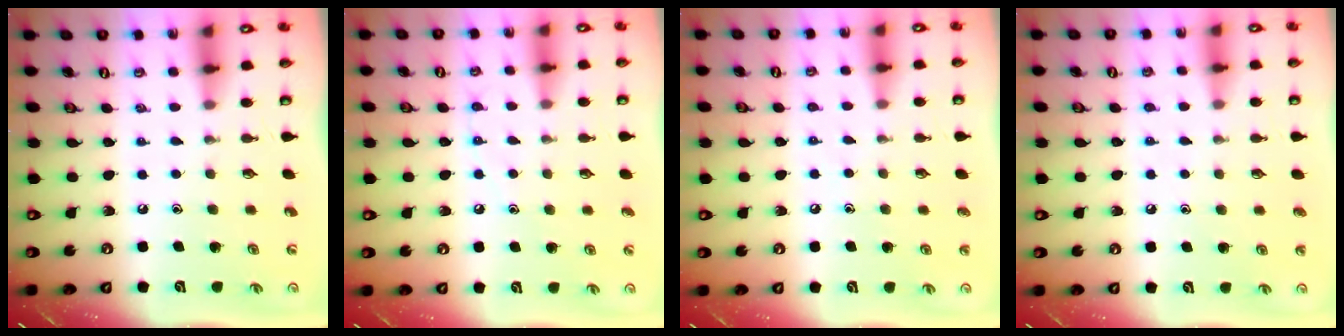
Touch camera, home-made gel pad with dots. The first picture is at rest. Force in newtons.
{"total": 6.5, "press": 6.4, "slide": 0.7}
{"total": 5.2, "press": 5.1, "slide": 0.6}
{"total": 3.2, "press": 3.2, "slide": 0.4}